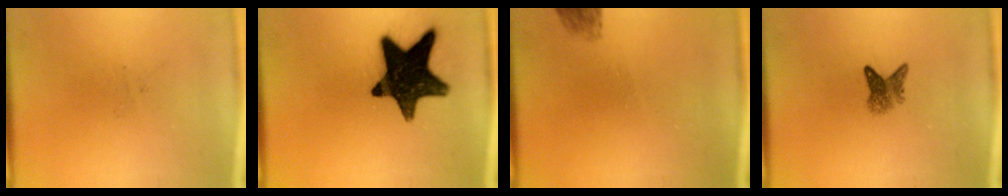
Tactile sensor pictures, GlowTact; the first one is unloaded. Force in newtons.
{"total": 16.6}
{"total": 1.7}
{"total": 2.6}